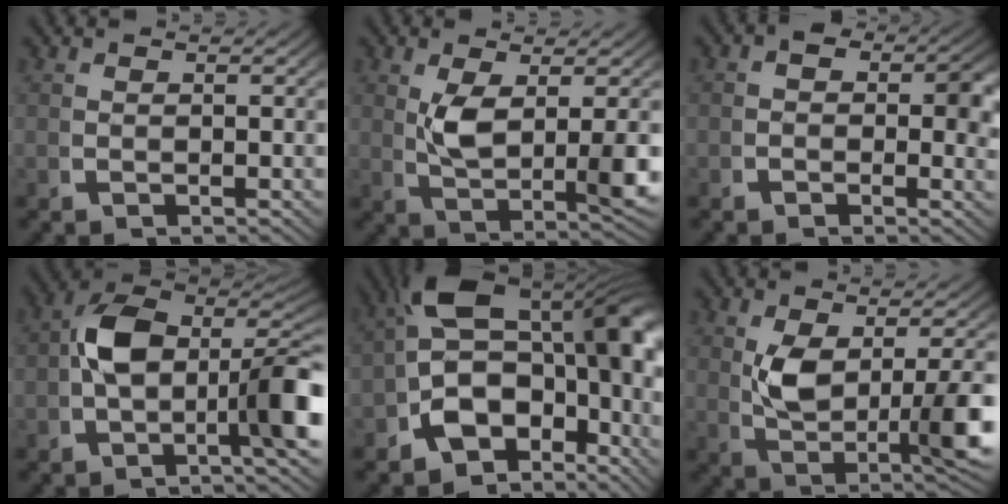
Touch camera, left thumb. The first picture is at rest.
{"total": 6.6, "force": [0.5, 3.0, 5.8], "torque": [-0.122, -0.024, 0.024]}
{"total": 3.2, "force": [-0.2, 2.2, 2.3], "torque": [-0.025, -0.005, -0.012]}
{"total": 9.8, "force": [-0.8, 5.7, 7.9], "torque": [-0.142, -0.012, -0.017]}
{"total": 17.6, "force": [-0.1, 11.7, 13.2], "torque": [-0.231, -0.034, -0.005]}
{"total": 8.1, "force": [-0.2, 3.8, 7.1], "torque": [-0.141, -0.033, 0.019]}